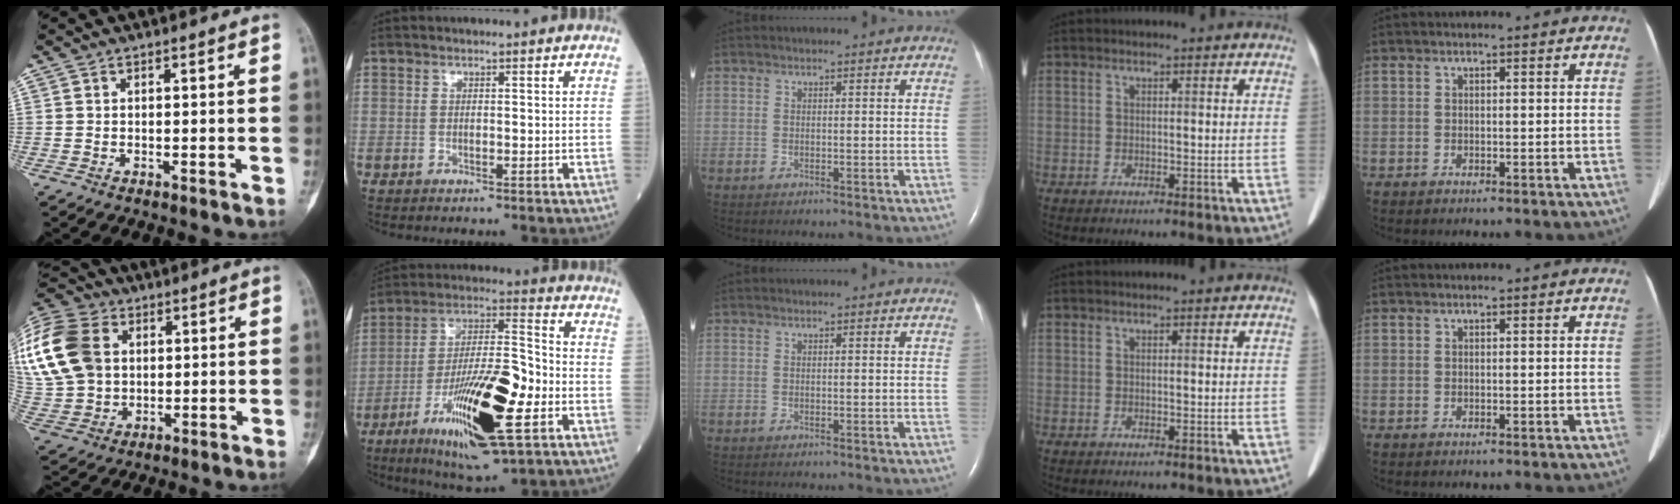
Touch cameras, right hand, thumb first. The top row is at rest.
{"thumb": {"total": 26.4, "force": [6.5, 20.3, 15.6], "torque": [-0.385, 0.051, 0.135]}, "index": {"total": 19.7, "force": [-7.6, 3.8, 17.8], "torque": [-0.335, -0.020, -0.122]}}